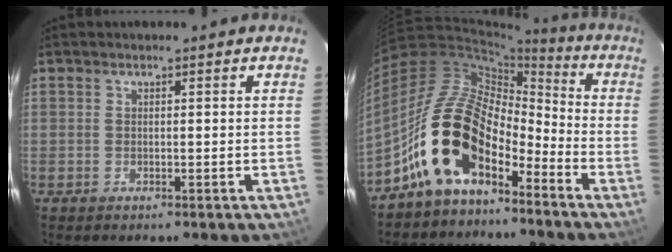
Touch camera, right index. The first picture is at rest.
{"total": 16.8, "force": [-9.8, 8.7, 10.5], "torque": [-0.198, 0.015, -0.193]}